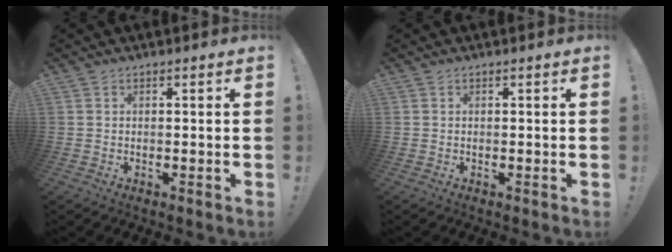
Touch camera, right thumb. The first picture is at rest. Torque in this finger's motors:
{"motor_torque": [0.03, -0.18, 0.13, -0.07, 0.03]}